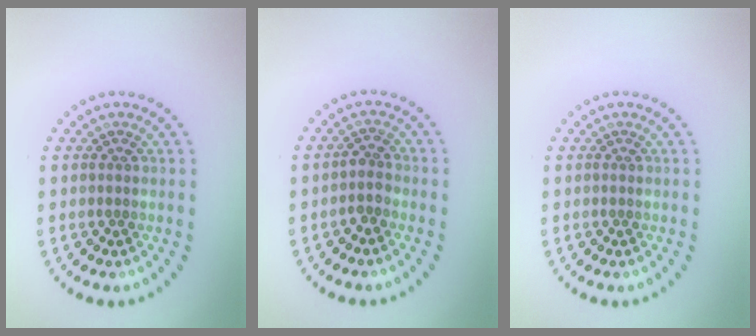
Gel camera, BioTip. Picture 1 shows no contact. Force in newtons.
{"total": 1.5, "press": 1.3, "slide": 0.9}
{"total": 0.0}